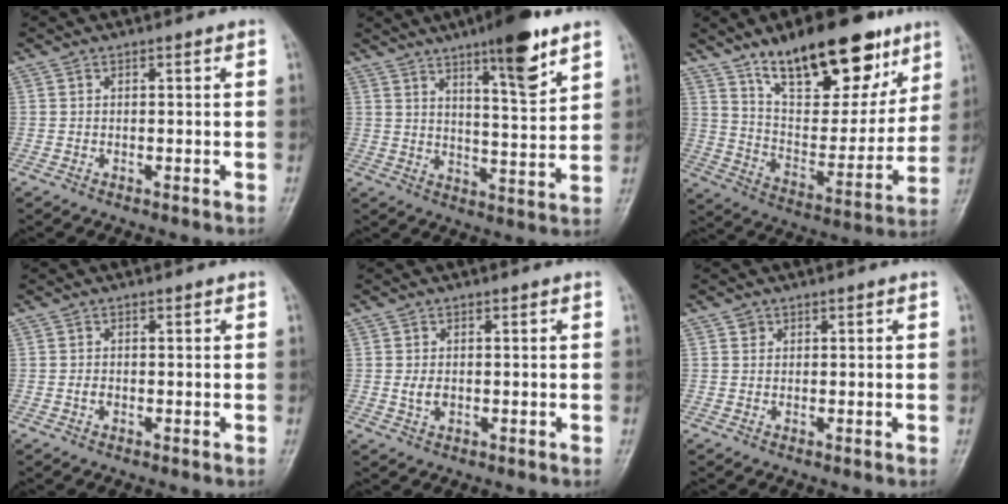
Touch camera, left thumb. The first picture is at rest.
{"total": 12.6, "force": [7.9, 2.4, 9.4], "torque": [-0.127, -0.048, 0.121]}
{"total": 22.2, "force": [14.0, 9.6, 14.3], "torque": [-0.159, -0.060, 0.227]}
{"total": 1.0, "force": [-0.2, 0.8, 0.6], "torque": [-0.009, 0.001, -0.004]}
{"total": 2.3, "force": [0.0, 1.6, 1.6], "torque": [-0.029, -0.004, 0.003]}
{"total": 1.0, "force": [0.5, 0.8, 0.1], "torque": [0.009, -0.001, 0.005]}